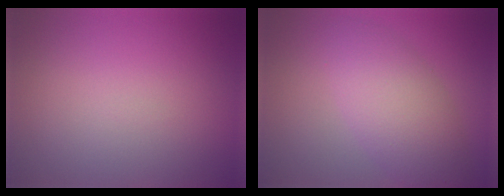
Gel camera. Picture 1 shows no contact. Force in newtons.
{"total": 5.2, "press": 5.2, "slide": 0.2}